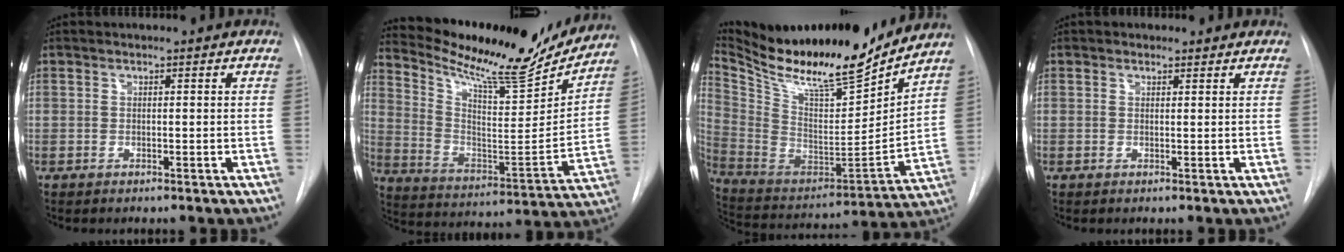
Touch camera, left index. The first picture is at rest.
{"total": 21.7, "force": [19.8, 3.3, 8.2], "torque": [-0.144, -0.049, 0.300]}
{"total": 24.2, "force": [21.7, 2.7, 10.2], "torque": [-0.202, -0.050, 0.358]}
{"total": 1.1, "force": [0.8, 0.8, 0.0], "torque": [0.005, 0.003, 0.007]}